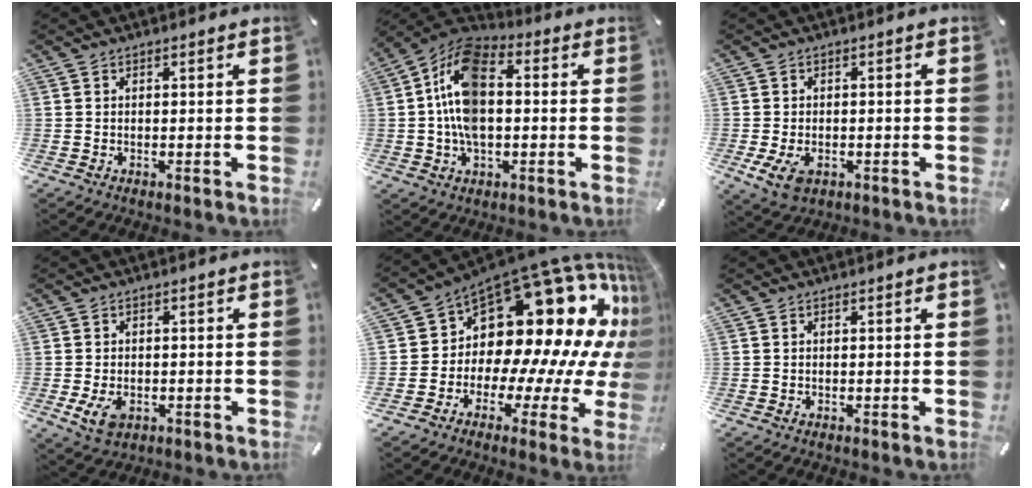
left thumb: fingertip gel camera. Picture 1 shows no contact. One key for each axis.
{"total": 14.2, "fx": 0.1, "fy": 8.8, "fz": 11.2, "tx": -0.230, "ty": 0.011, "tz": 0.002}
{"total": 4.7, "fx": -1.8, "fy": 3.2, "fz": 2.9, "tx": -0.074, "ty": 0.000, "tz": -0.035}
{"total": 4.3, "fx": -1.3, "fy": 3.0, "fz": 2.7, "tx": -0.058, "ty": -0.003, "tz": -0.028}
{"total": 22.8, "fx": 10.9, "fy": 12.8, "fz": 15.5, "tx": -0.206, "ty": -0.141, "tz": 0.212}
{"total": 0.0}